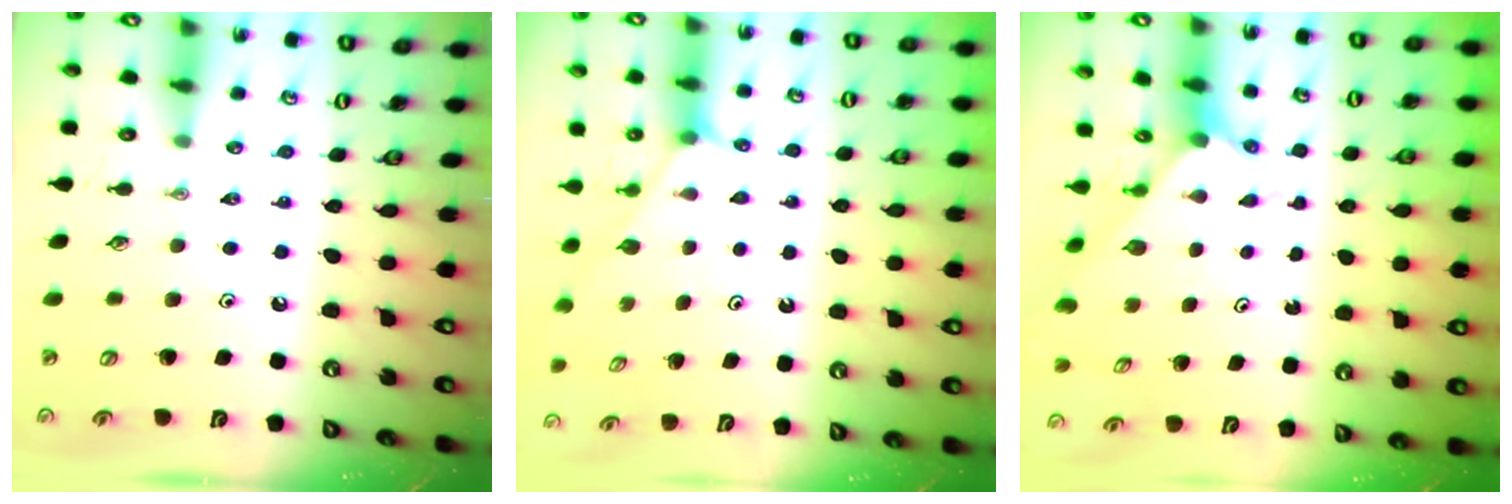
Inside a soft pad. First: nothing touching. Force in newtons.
{"total": 2.1, "press": 2.1, "slide": 0.4}
{"total": 2.3, "press": 2.3, "slide": 0.2}